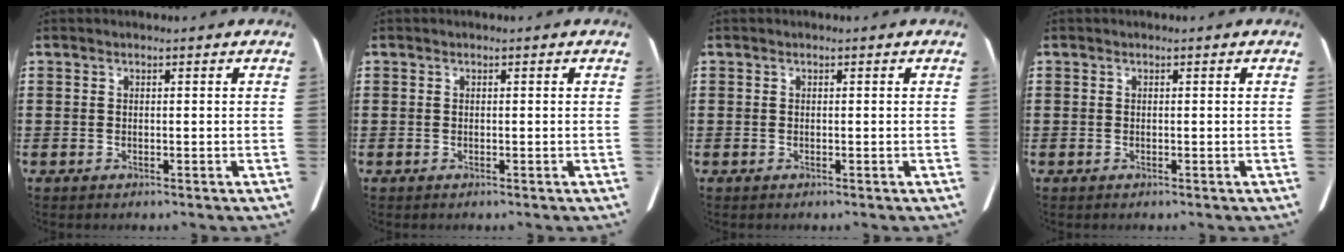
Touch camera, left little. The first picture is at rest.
{"total": 0.0}
{"total": 0.0}
{"total": 0.0}